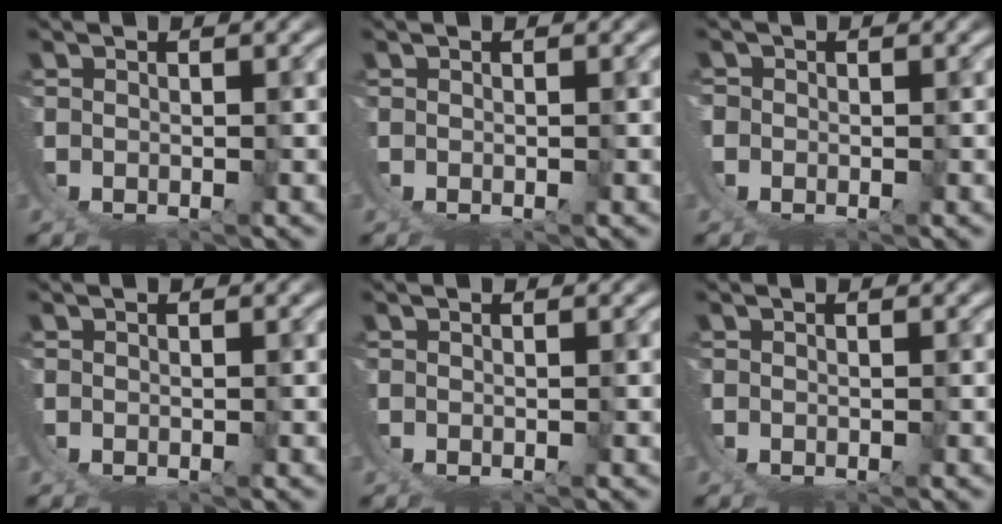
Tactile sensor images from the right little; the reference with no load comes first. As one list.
[{"total": 0.0}, {"total": 1.9, "force": [-0.6, 1.8, 0.4], "torque": [-0.013, -0.005, -0.014]}, {"total": 0.0}, {"total": 0.0}, {"total": 0.0}]